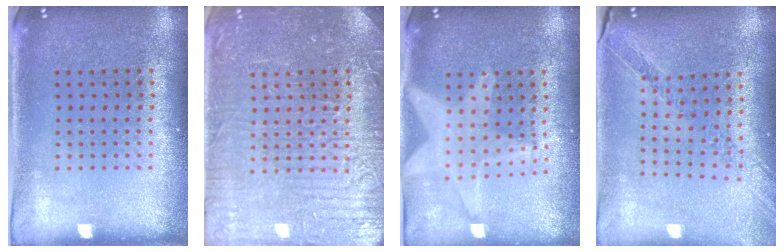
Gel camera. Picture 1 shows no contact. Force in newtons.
{"total": 4.6, "press": 4.6, "slide": 0.6}
{"total": 2.0, "press": 1.7, "slide": 1.0}
{"total": 0.9, "press": 0.9, "slide": 0.3}